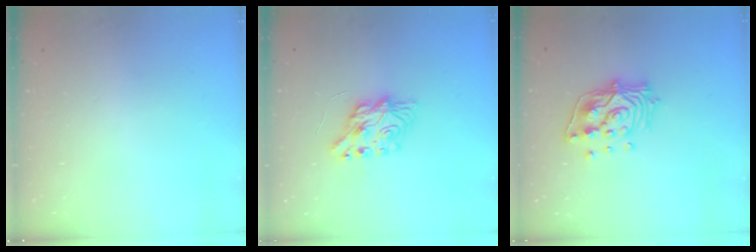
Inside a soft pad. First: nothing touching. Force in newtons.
{"total": 8.3, "press": 8.2, "slide": 0.4}
{"total": 14.9, "press": 14.8, "slide": 2.2}